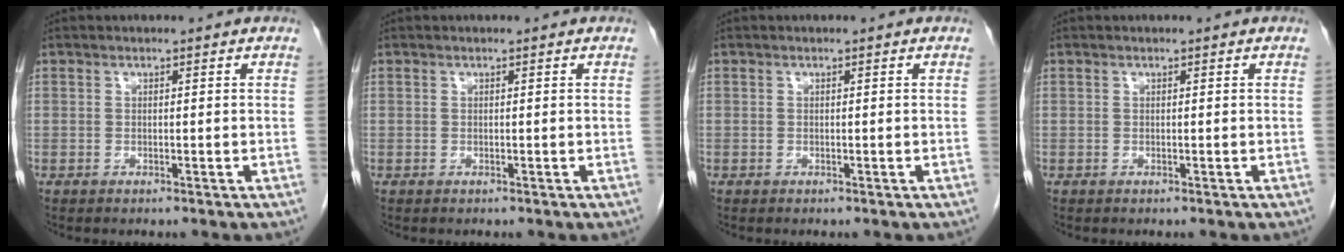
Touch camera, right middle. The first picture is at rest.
{"total": 0.0}
{"total": 0.0}
{"total": 0.0}